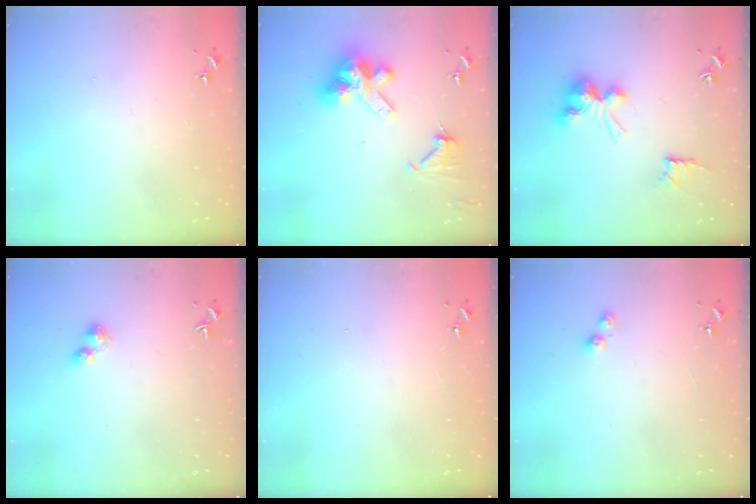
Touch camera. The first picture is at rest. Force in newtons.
{"total": 13.3, "press": 13.2, "slide": 1.5}
{"total": 10.1, "press": 10.1, "slide": 0.1}
{"total": 3.9, "press": 3.9, "slide": 0.6}
{"total": 0.0}
{"total": 4.3, "press": 4.3, "slide": 0.5}